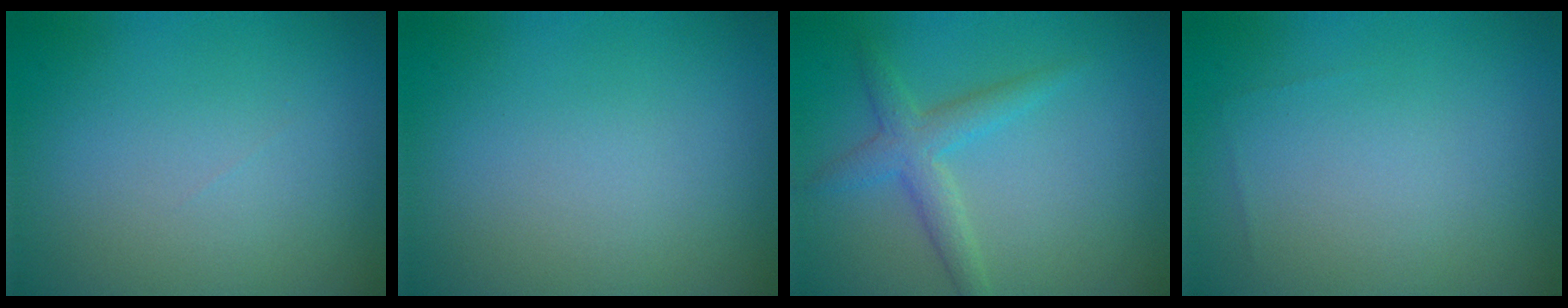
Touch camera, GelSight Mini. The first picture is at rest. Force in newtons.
{"total": 0.0}
{"total": 2.6, "press": 2.6, "slide": 0.0}
{"total": 0.0}